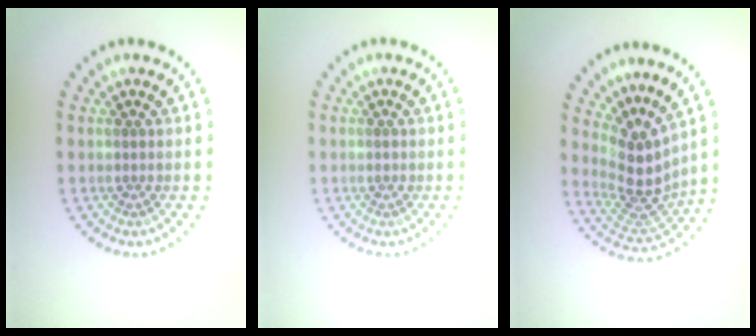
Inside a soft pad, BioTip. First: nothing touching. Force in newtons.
{"total": 0.5, "press": 0.5, "slide": 0.2}
{"total": 4.3, "press": 3.1, "slide": 3.0}